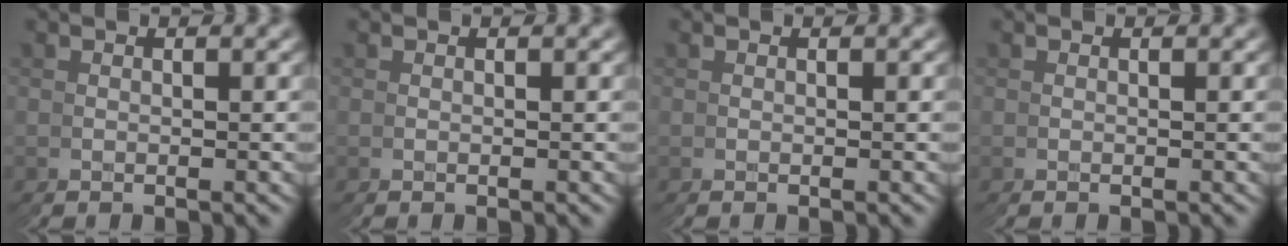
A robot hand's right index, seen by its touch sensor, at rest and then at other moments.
{"total": 0.0}
{"total": 0.0}
{"total": 0.0}